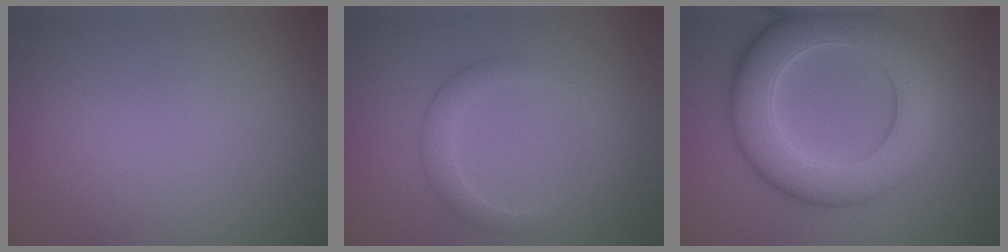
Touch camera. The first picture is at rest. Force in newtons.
{"total": 2.2, "press": 2.2, "slide": 0.1}
{"total": 9.2, "press": 9.2, "slide": 0.1}